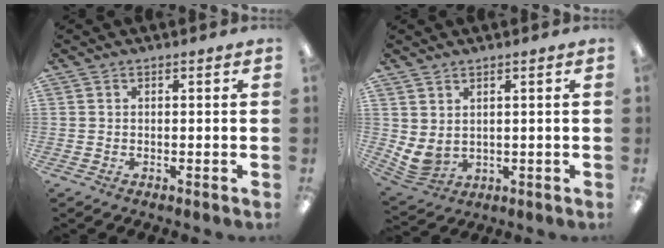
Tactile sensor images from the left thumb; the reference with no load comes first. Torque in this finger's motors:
{"motor_torque": [0.68, 0.77, 0.44, -0.34, 0.02]}